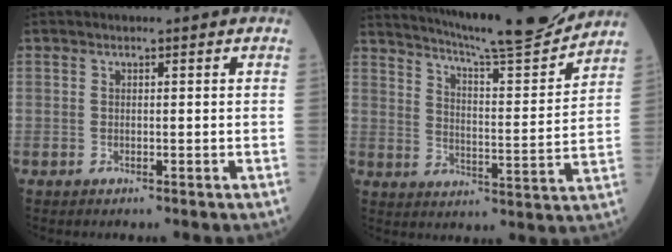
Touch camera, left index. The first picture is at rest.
{"total": 17.9, "force": [16.6, -0.2, 6.7], "torque": [-0.114, -0.036, 0.236]}